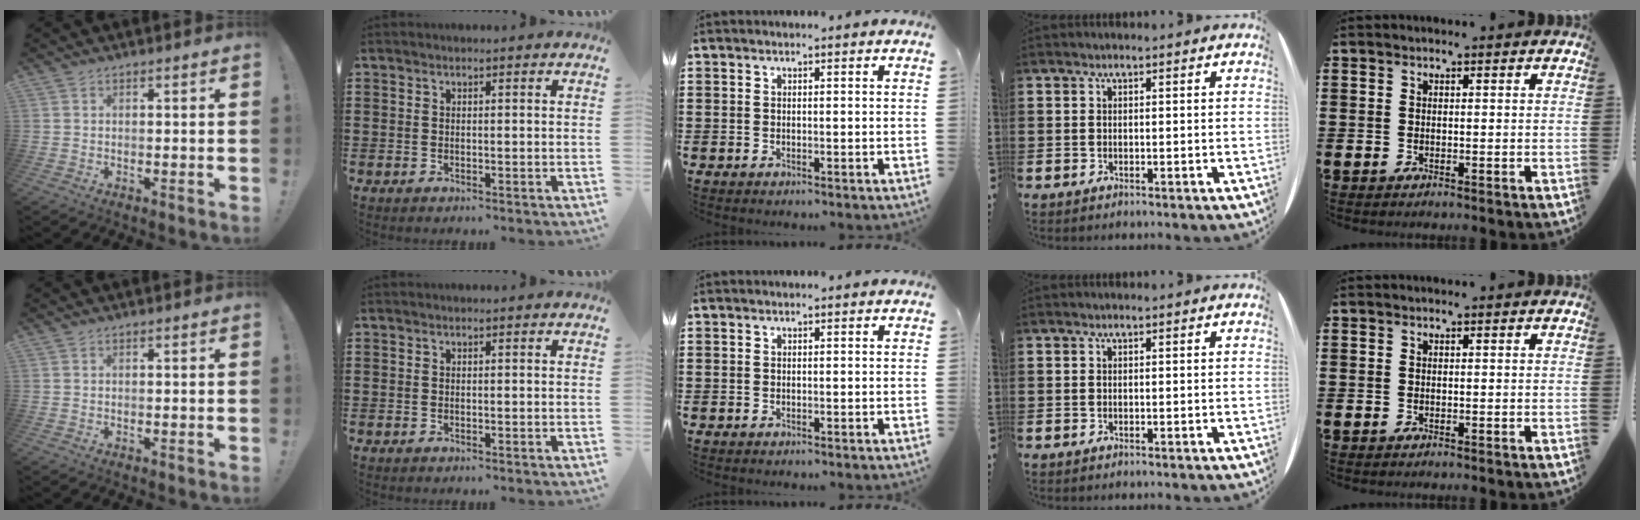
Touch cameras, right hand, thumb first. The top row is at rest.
{}